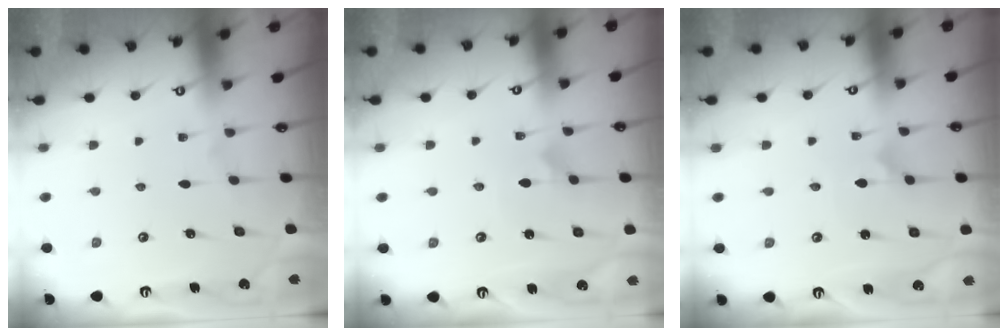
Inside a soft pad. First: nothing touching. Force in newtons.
{"total": 2.2, "press": 2.2, "slide": 0.1}
{"total": 1.6, "press": 1.6, "slide": 0.1}